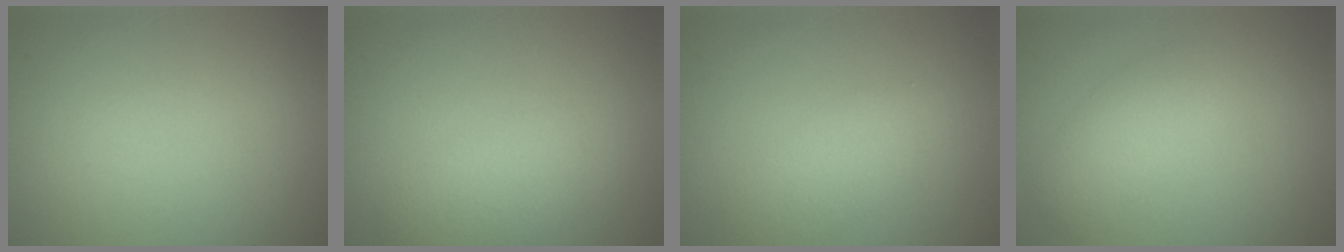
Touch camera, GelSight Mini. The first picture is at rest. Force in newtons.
{"total": 3.5, "press": 3.5, "slide": 0.2}
{"total": 2.8, "press": 2.8, "slide": 0.0}
{"total": 2.7, "press": 2.7, "slide": 0.1}